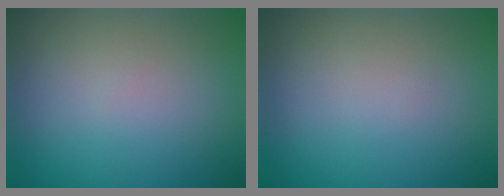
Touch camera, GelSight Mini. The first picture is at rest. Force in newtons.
{"total": 0.0}